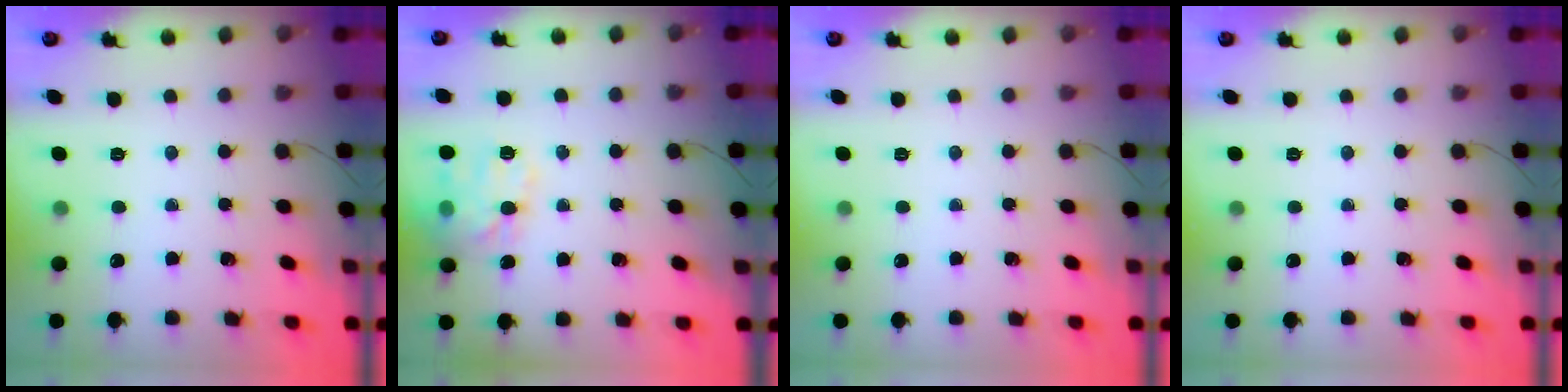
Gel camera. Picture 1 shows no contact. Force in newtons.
{"total": 13.6, "press": 13.6, "slide": 0.9}
{"total": 0.0}
{"total": 0.0}